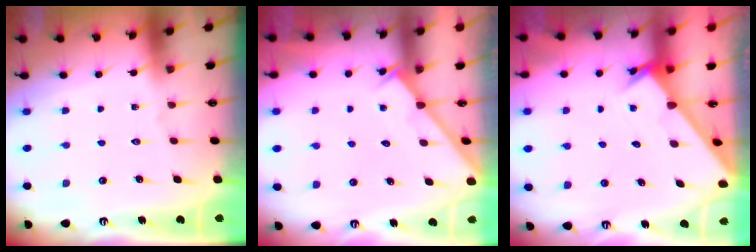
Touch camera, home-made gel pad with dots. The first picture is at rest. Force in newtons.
{"total": 2.1, "press": 2.1, "slide": 0.2}
{"total": 1.5, "press": 1.5, "slide": 0.1}